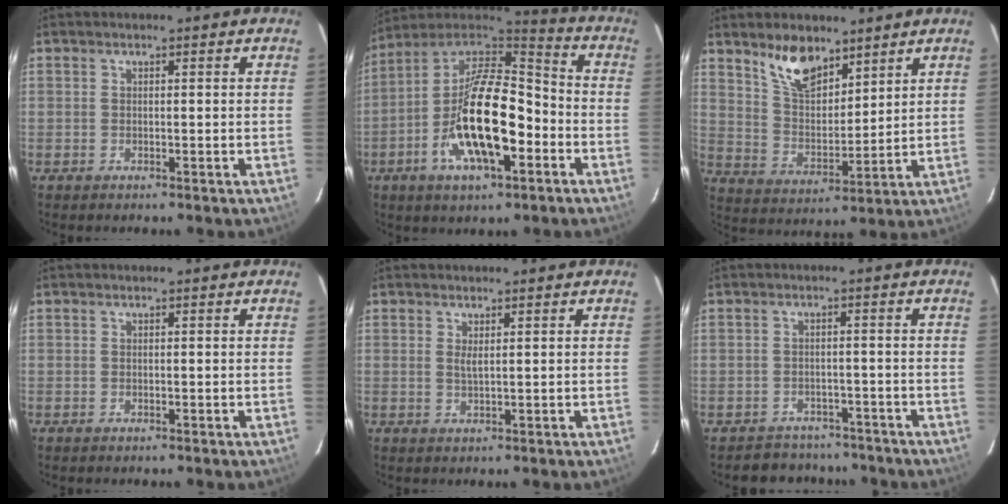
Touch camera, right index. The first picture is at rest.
{"total": 20.6, "force": [-6.7, 8.5, 17.6], "torque": [-0.334, -0.003, -0.127]}
{"total": 10.2, "force": [7.3, 4.6, 5.4], "torque": [-0.095, 0.004, 0.144]}
{"total": 0.0}
{"total": 1.3, "force": [0.6, 0.1, 1.1], "torque": [-0.022, -0.002, 0.010]}
{"total": 8.4, "force": [-7.1, 4.2, 1.2], "torque": [-0.034, 0.018, -0.090]}